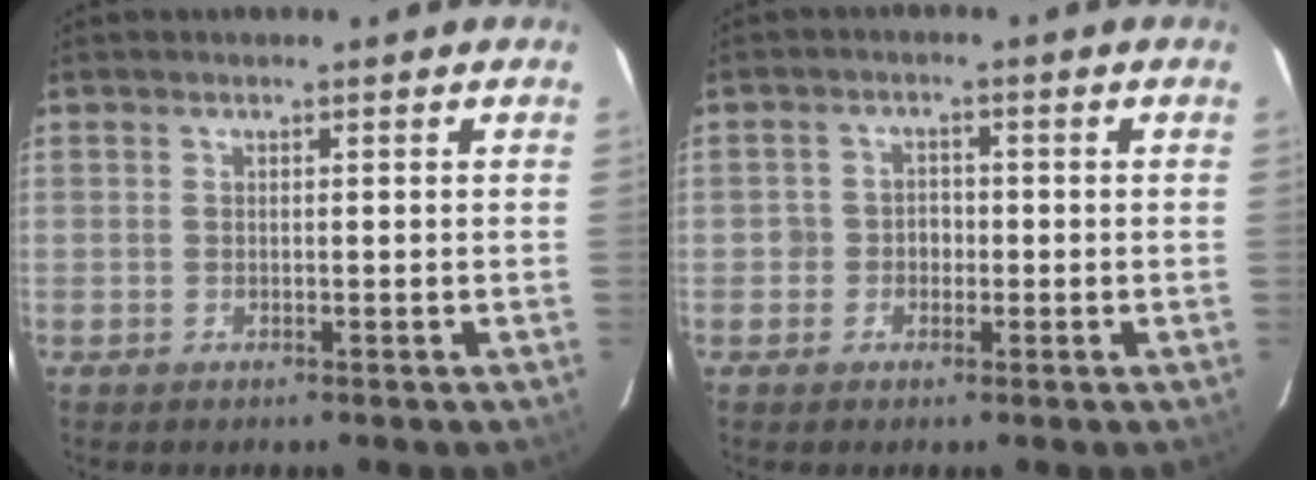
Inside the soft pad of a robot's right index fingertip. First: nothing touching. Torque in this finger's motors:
{"motor_torque": [0.05, 0.05, 0.02, 0.02]}